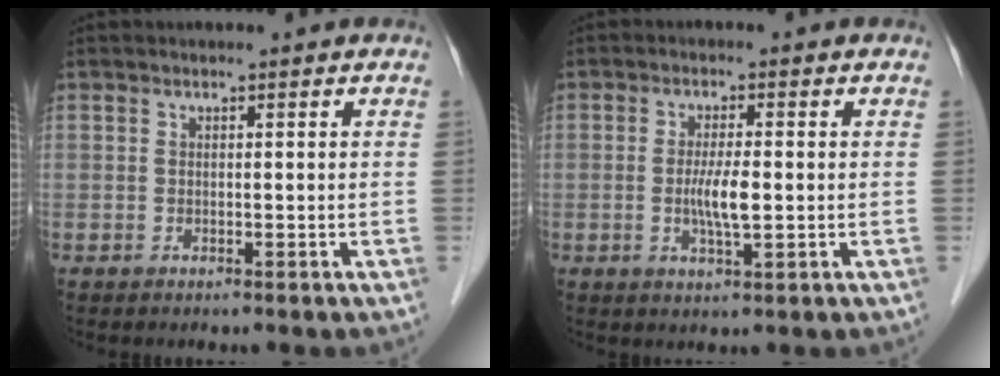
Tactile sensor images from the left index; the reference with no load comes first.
{"total": 4.2, "force": [-0.4, 0.6, 4.1], "torque": [-0.084, -0.007, -0.007]}